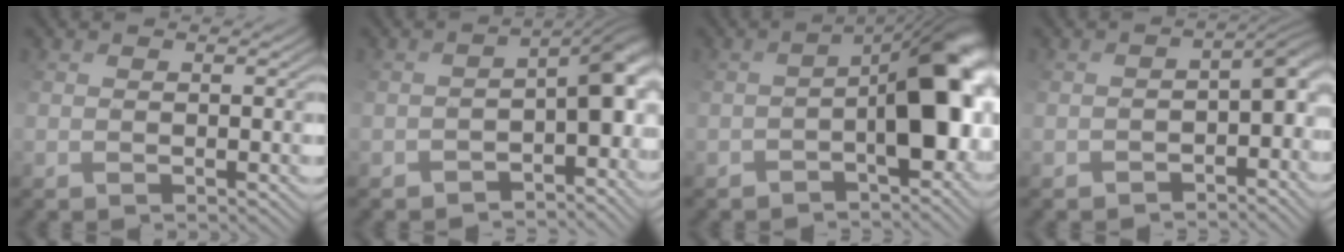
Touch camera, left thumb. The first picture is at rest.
{"total": 9.1, "force": [-3.7, 5.0, 6.6], "torque": [-0.090, -0.028, -0.039]}
{"total": 10.7, "force": [-3.0, 5.3, 8.8], "torque": [-0.096, -0.010, -0.042]}
{"total": 5.8, "force": [-3.0, 3.2, 3.8], "torque": [-0.052, -0.022, -0.043]}